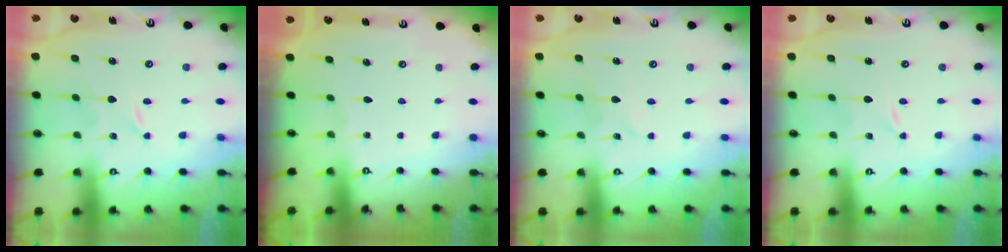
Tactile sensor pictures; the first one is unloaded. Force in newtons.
{"total": 0.0}
{"total": 2.0, "press": 1.9, "slide": 0.2}
{"total": 0.0}